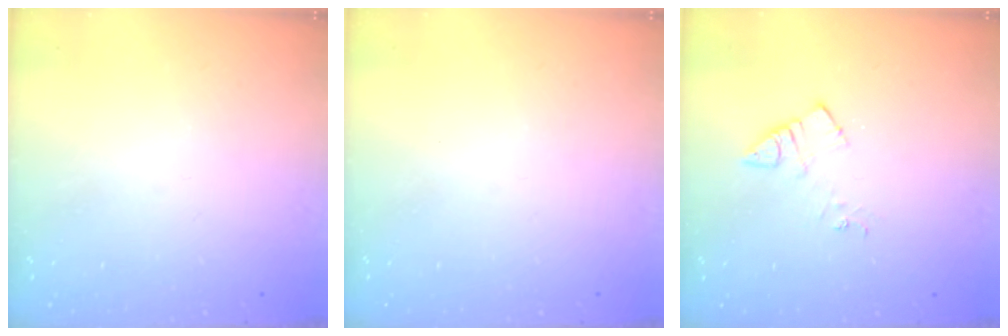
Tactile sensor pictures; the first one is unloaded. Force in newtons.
{"total": 0.0}
{"total": 5.2, "press": 5.2, "slide": 0.7}